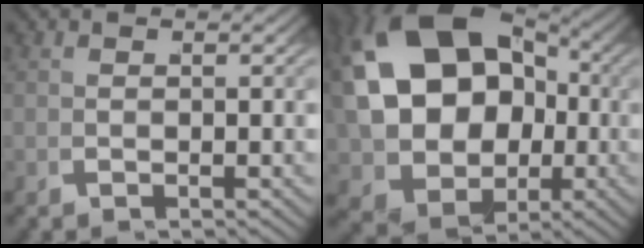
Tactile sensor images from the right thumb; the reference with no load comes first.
{"total": 22.4, "force": [0.5, 17.1, 14.4], "torque": [-0.327, -0.061, 0.030]}